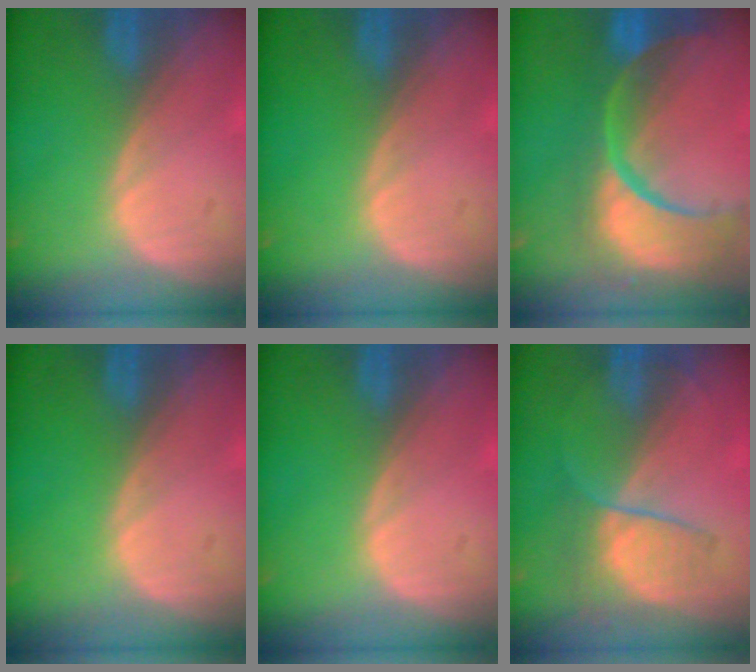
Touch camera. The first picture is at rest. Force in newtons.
{"total": 0.0}
{"total": 14.2, "press": 11.3, "slide": 8.7}
{"total": 0.0}
{"total": 0.0}
{"total": 6.7, "press": 5.9, "slide": 3.2}